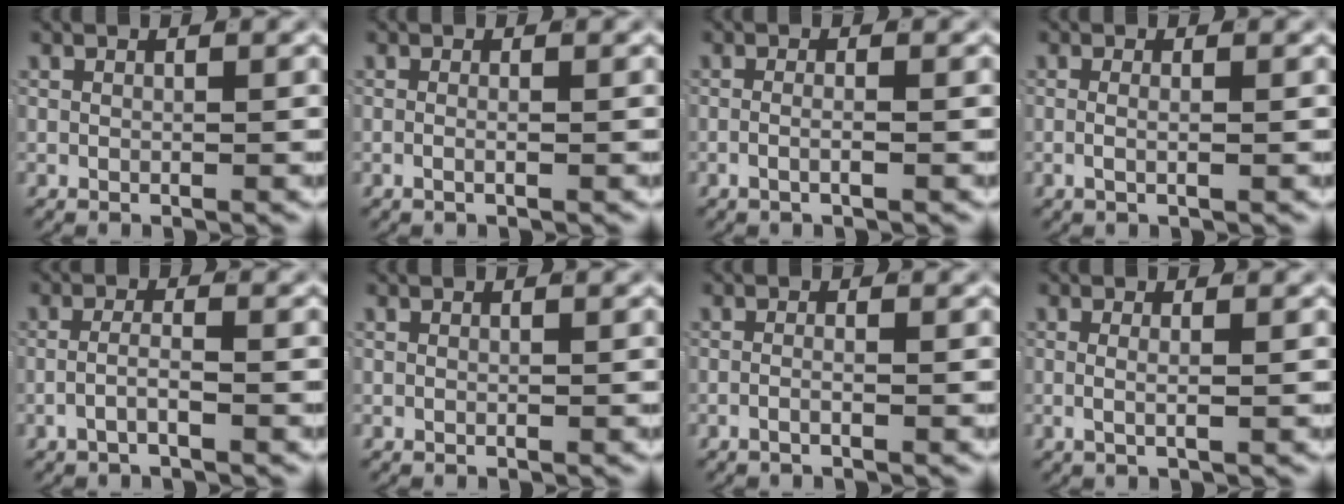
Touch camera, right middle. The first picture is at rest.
{"total": 0.8, "force": [-0.5, -0.1, 0.7], "torque": [-0.016, -0.003, -0.007]}
{"total": 1.5, "force": [-1.0, -0.1, 1.1], "torque": [-0.030, -0.007, -0.015]}
{"total": 1.3, "force": [-0.5, 0.0, 1.1], "torque": [-0.030, -0.009, -0.008]}
{"total": 2.1, "force": [-1.4, 0.2, 1.5], "torque": [-0.031, -0.007, -0.024]}
{"total": 0.0}
{"total": 1.2, "force": [-0.9, 0.0, 0.8], "torque": [-0.021, -0.004, -0.017]}
{"total": 1.4, "force": [-0.2, 0.1, 1.4], "torque": [-0.034, -0.011, 0.000]}